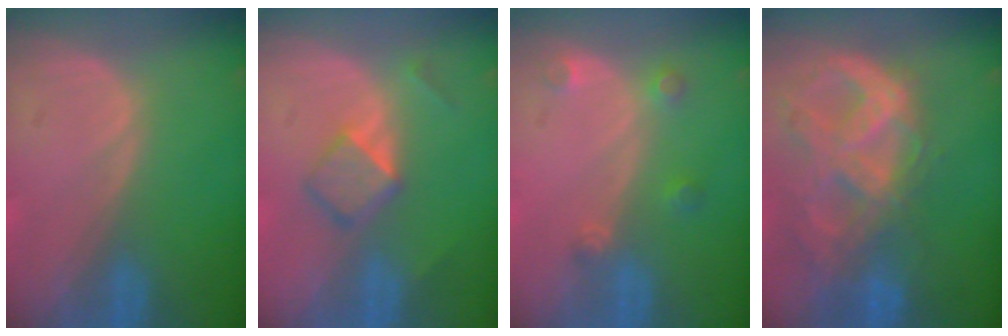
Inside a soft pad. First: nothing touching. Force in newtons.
{"total": 4.3, "press": 4.3, "slide": 0.6}
{"total": 2.6, "press": 2.6, "slide": 0.4}
{"total": 10.9, "press": 9.2, "slide": 5.7}